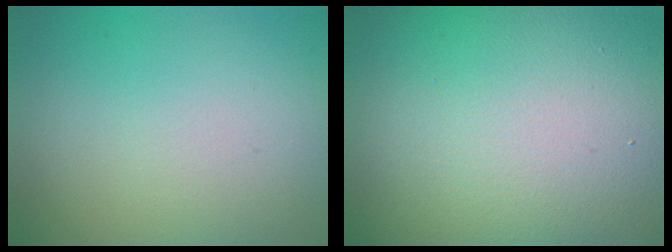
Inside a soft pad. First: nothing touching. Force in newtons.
{"total": 21.4, "press": 21.4, "slide": 0.5}